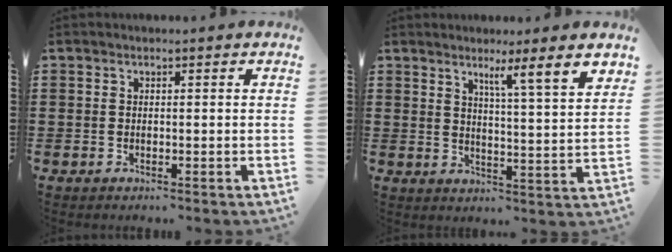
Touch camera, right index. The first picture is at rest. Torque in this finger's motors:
{"motor_torque": [0.24, 0.17, 0.23, 0.04]}